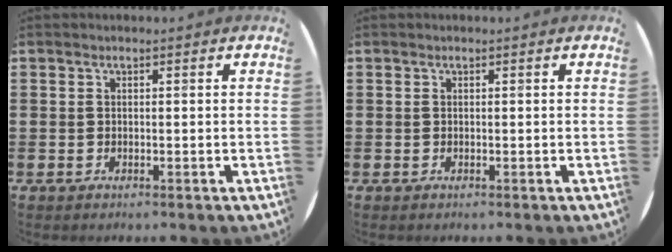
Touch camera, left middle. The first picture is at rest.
{"total": 0.0}